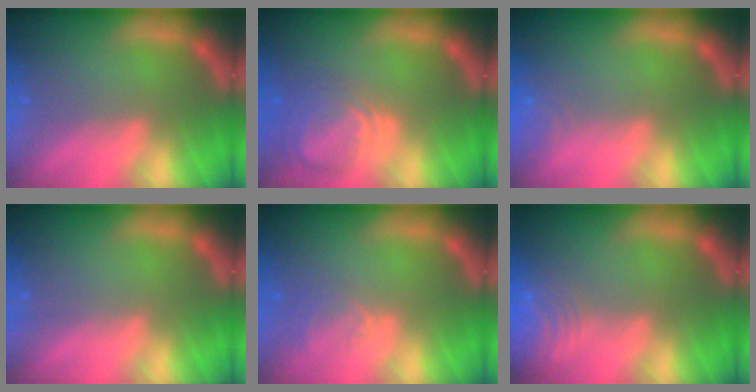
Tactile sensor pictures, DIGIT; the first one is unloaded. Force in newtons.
{"total": 6.5}
{"total": 1.9}
{"total": 0.0}
{"total": 2.5}
{"total": 9.0}